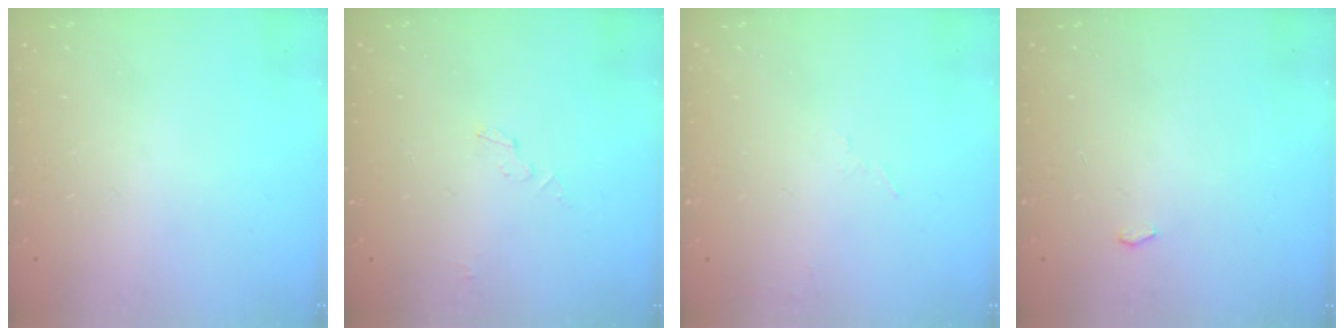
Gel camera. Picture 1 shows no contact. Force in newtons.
{"total": 2.8, "press": 2.8, "slide": 0.2}
{"total": 4.1, "press": 3.2, "slide": 2.6}
{"total": 2.6, "press": 2.2, "slide": 1.3}